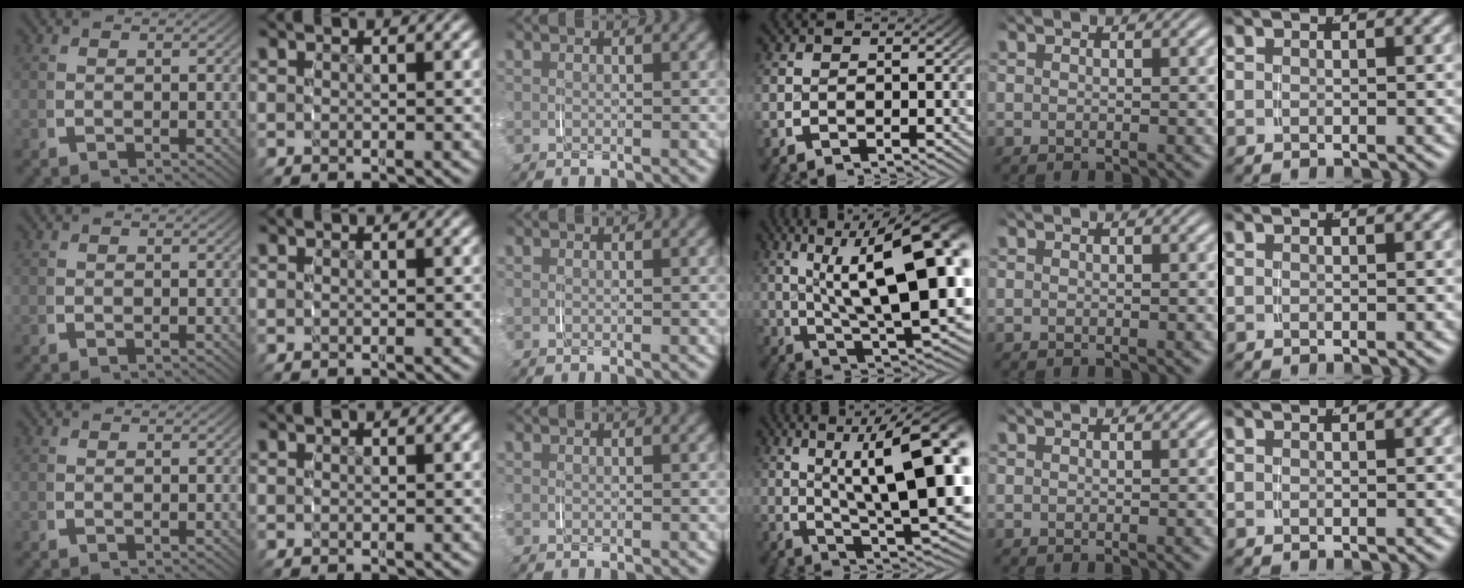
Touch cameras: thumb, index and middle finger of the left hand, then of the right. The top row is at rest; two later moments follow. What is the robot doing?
{"motion": "grasp_and_lifting", "object": "glasses case"}